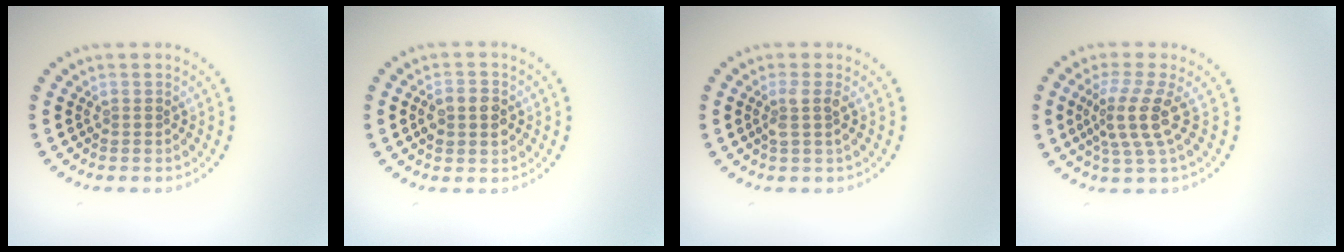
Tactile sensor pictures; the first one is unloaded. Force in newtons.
{"total": 3.0, "press": 3.0, "slide": 0.1}
{"total": 1.6, "press": 1.3, "slide": 1.0}
{"total": 3.7, "press": 2.8, "slide": 2.4}